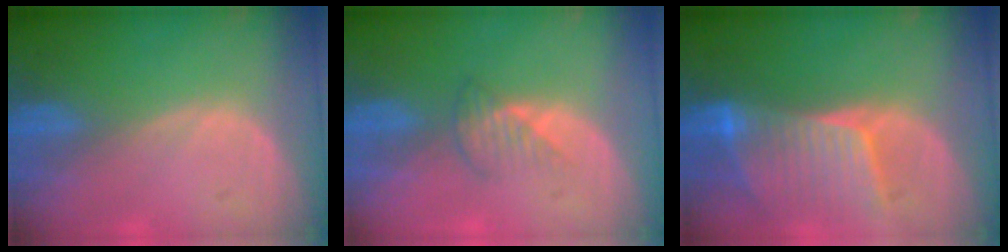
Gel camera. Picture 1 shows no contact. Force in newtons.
{"total": 2.6, "press": 2.6, "slide": 0.4}
{"total": 8.5, "press": 7.7, "slide": 3.6}